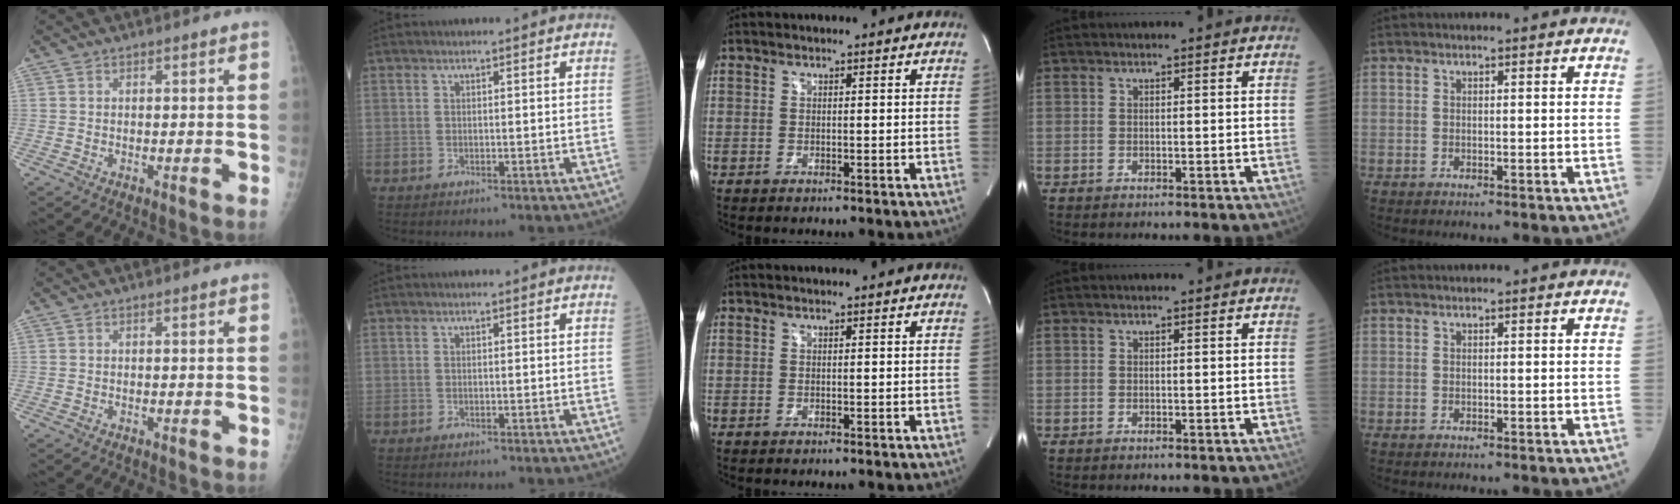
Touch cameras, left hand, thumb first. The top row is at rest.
{}